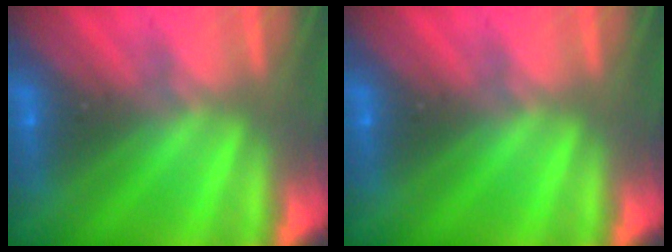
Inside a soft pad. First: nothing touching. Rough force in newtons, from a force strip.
{"total": 0.0}